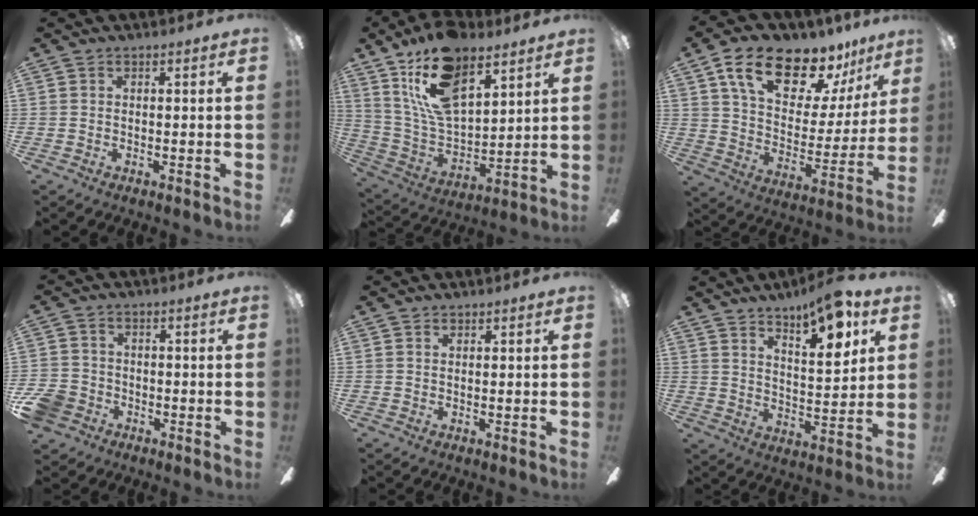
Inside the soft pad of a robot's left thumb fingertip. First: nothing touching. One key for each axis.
{"total": 18.9, "fx": 12.0, "fy": 9.0, "fz": 11.6, "tx": -0.225, "ty": -0.051, "tz": 0.215}
{"total": 18.7, "fx": 13.2, "fy": 8.4, "fz": 10.3, "tx": -0.166, "ty": -0.084, "tz": 0.226}
{"total": 6.4, "fx": -3.3, "fy": 4.9, "fz": 2.3, "tx": -0.067, "ty": 0.021, "tz": -0.067}
{"total": 0.5, "fx": 0.4, "fy": 0.3, "fz": 0.1, "tx": -0.003, "ty": 0.000, "tz": 0.009}
{"total": 11.1, "fx": 8.1, "fy": 3.0, "fz": 6.9, "tx": -0.103, "ty": -0.045, "tz": 0.136}